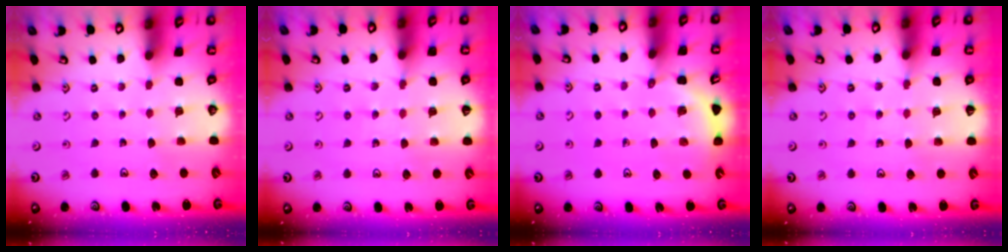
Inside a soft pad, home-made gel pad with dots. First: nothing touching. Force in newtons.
{"total": 5.2, "press": 5.1, "slide": 1.3}
{"total": 2.7, "press": 2.7, "slide": 0.2}
{"total": 5.2, "press": 5.1, "slide": 1.3}